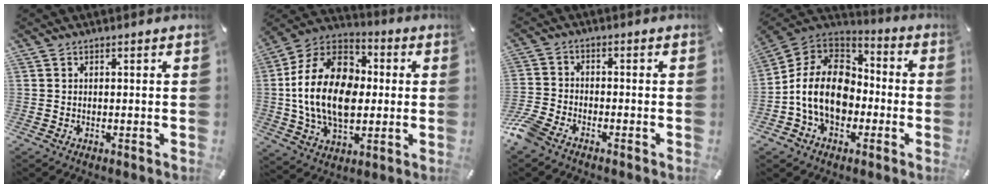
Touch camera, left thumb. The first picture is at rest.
{"total": 21.2, "force": [-0.9, 15.1, 14.8], "torque": [-0.306, 0.019, -0.017]}
{"total": 5.4, "force": [-4.0, 2.4, 2.6], "torque": [-0.078, 0.006, -0.084]}
{"total": 15.4, "force": [-3.6, 11.9, 9.1], "torque": [-0.202, 0.032, -0.067]}